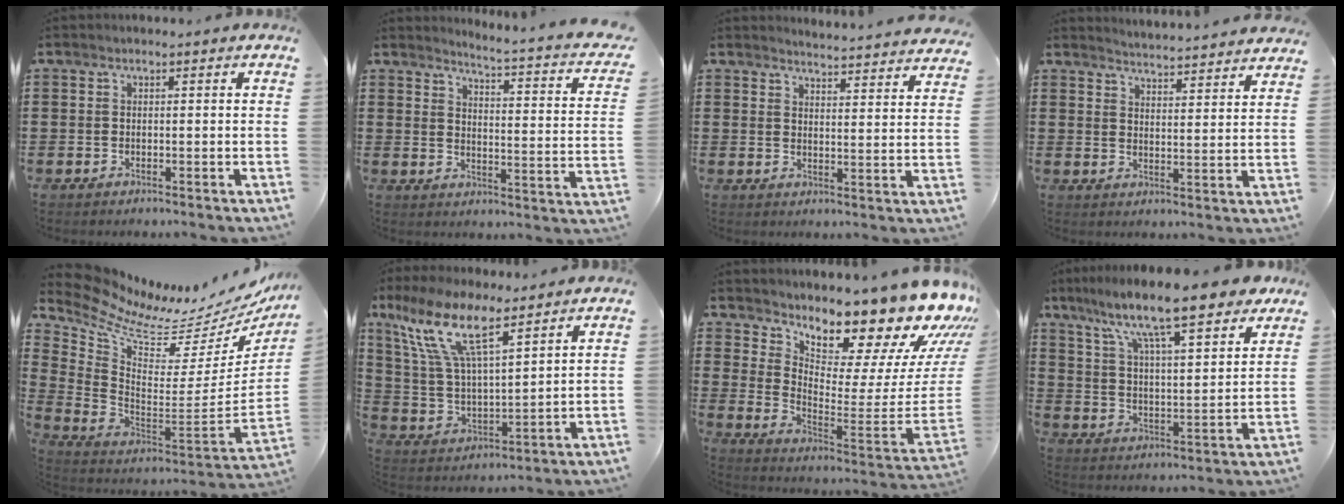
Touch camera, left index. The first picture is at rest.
{"total": 3.0, "force": [2.4, -0.8, 1.5], "torque": [-0.040, -0.038, 0.027]}
{"total": 4.0, "force": [3.9, -0.5, 0.1], "torque": [-0.011, -0.033, 0.067]}
{"total": 4.1, "force": [4.0, -0.7, -0.1], "torque": [-0.016, -0.032, 0.069]}
{"total": 6.3, "force": [5.4, 1.6, 2.8], "torque": [-0.091, -0.068, 0.090]}
{"total": 12.1, "force": [8.5, 3.0, 8.0], "torque": [-0.193, -0.025, 0.151]}
{"total": 11.5, "force": [10.6, 1.7, 4.0], "torque": [-0.059, -0.120, 0.170]}
{"total": 10.8, "force": [8.8, 1.3, 6.1], "torque": [-0.143, -0.050, 0.143]}